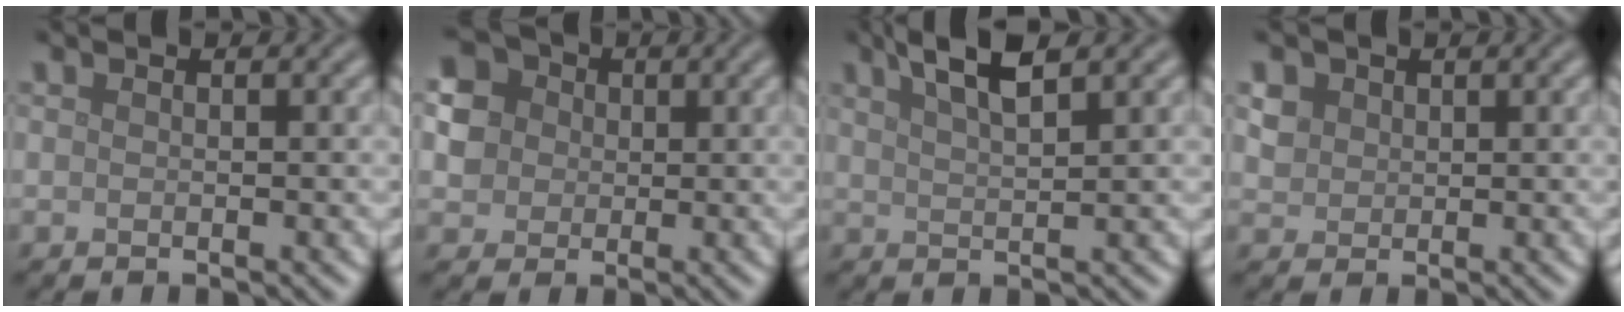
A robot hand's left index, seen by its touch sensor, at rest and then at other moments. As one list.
[{"total": 7.0, "force": [2.1, 6.0, 2.9], "torque": [-0.066, 0.030, 0.026]}, {"total": 4.1, "force": [2.7, 0.9, 2.9], "torque": [-0.047, 0.011, 0.047]}, {"total": 2.1, "force": [0.9, 1.8, 0.6], "torque": [-0.018, 0.000, 0.022]}]